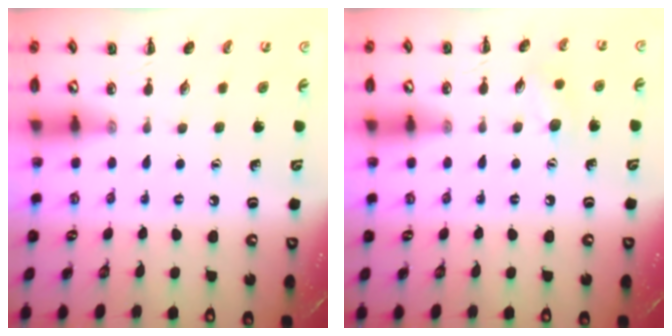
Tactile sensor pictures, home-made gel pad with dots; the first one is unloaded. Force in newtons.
{"total": 7.0, "press": 6.9, "slide": 1.4}